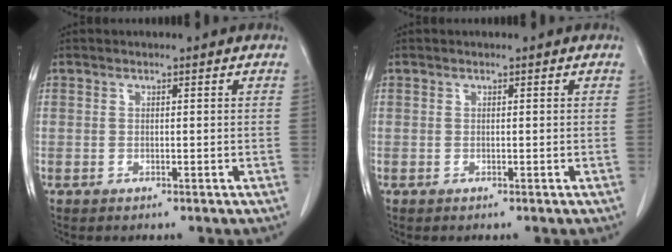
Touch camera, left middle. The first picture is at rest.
{"total": 0.0}